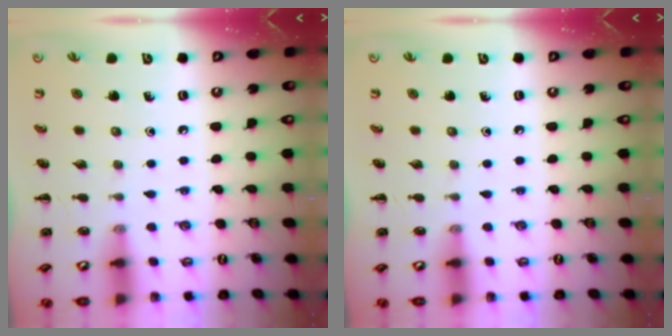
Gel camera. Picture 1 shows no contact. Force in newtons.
{"total": 0.0}